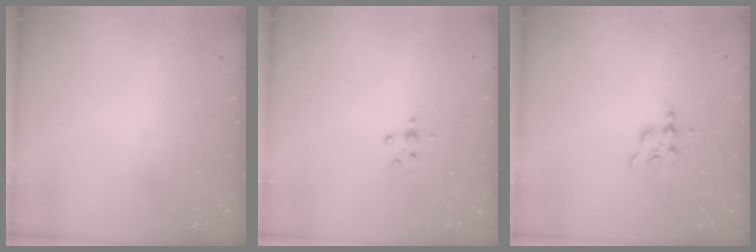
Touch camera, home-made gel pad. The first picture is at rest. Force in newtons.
{"total": 2.5, "press": 2.4, "slide": 0.3}
{"total": 3.7, "press": 3.7, "slide": 0.5}